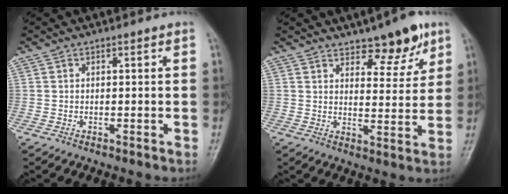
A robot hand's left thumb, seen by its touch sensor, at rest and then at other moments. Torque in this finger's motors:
{"motor_torque": [-0.40, 0.11, -0.21, -0.30, 0.01]}